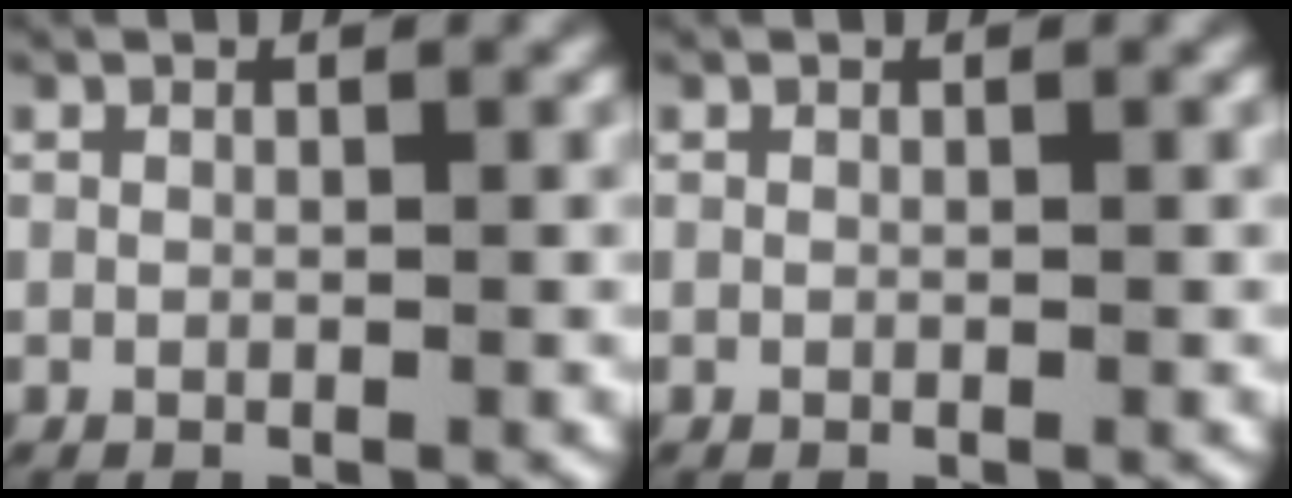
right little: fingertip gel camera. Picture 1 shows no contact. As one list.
[{"total": 0.0}]